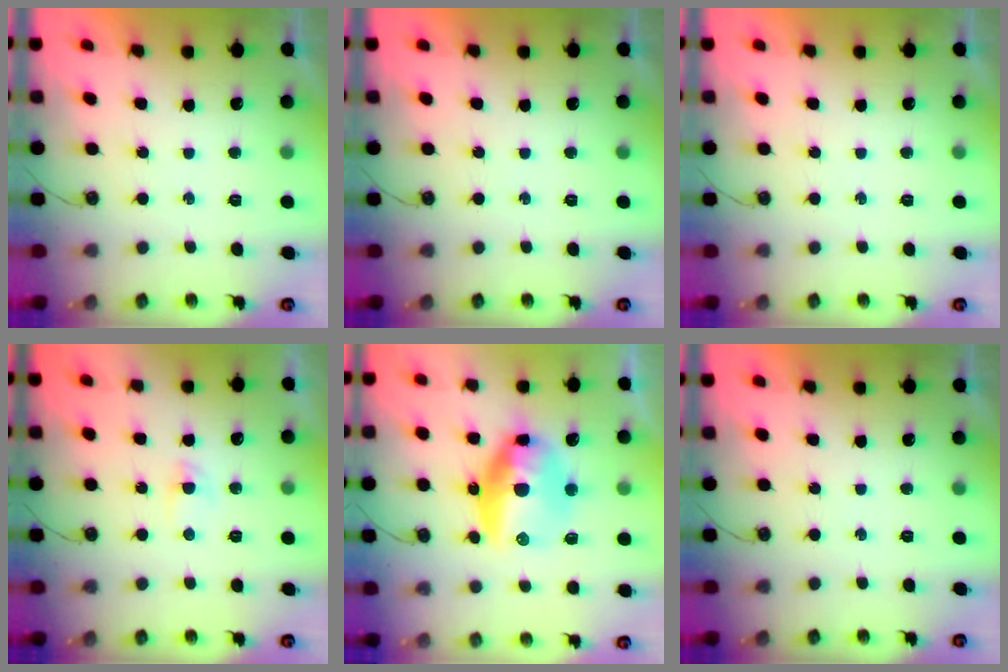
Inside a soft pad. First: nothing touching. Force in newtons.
{"total": 0.0}
{"total": 0.0}
{"total": 2.2, "press": 2.2, "slide": 0.4}
{"total": 15.2, "press": 15.1, "slide": 1.6}
{"total": 0.0}